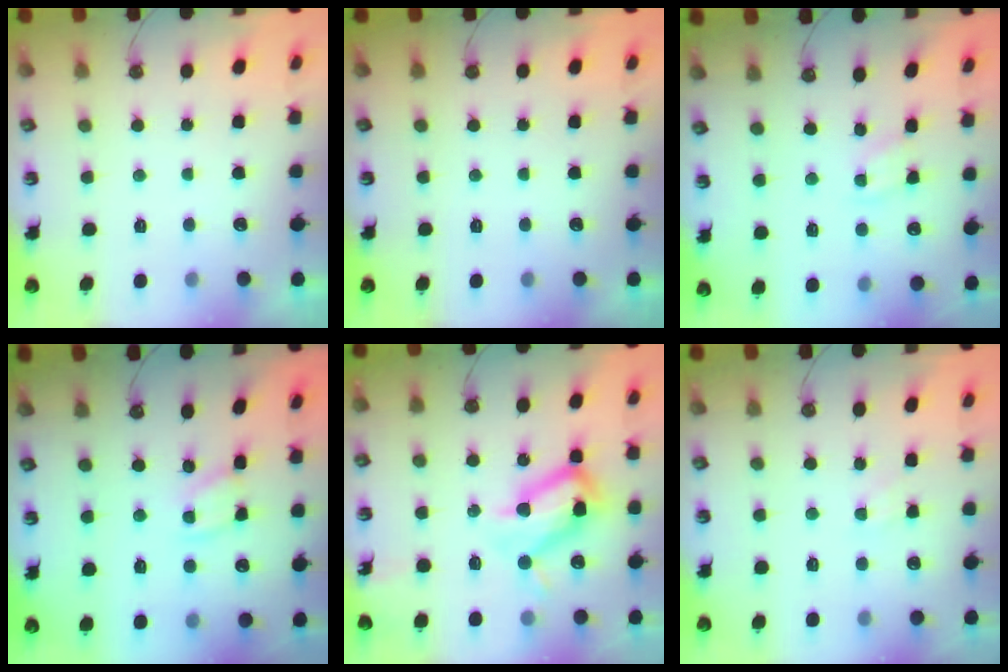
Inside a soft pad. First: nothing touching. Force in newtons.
{"total": 0.0}
{"total": 3.4, "press": 3.4, "slide": 0.5}
{"total": 3.2, "press": 3.2, "slide": 0.1}
{"total": 20.9, "press": 20.8, "slide": 2.0}
{"total": 2.4, "press": 2.4, "slide": 0.4}